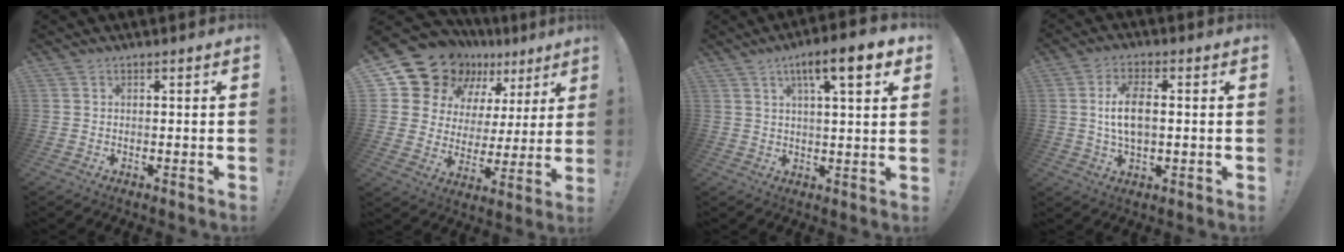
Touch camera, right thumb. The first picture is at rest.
{"total": 16.8, "force": [13.1, 9.1, 5.3], "torque": [-0.106, -0.096, 0.259]}
{"total": 10.4, "force": [4.9, 1.9, 9.0], "torque": [-0.129, -0.017, 0.071]}
{"total": 9.1, "force": [0.5, 4.8, 7.7], "torque": [-0.143, 0.002, 0.007]}